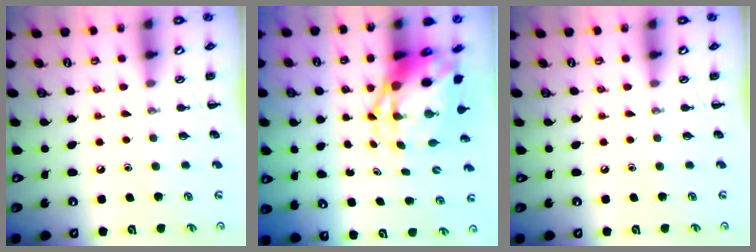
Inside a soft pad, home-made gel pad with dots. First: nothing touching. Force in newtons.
{"total": 7.2, "press": 6.9, "slide": 2.1}
{"total": 0.0}